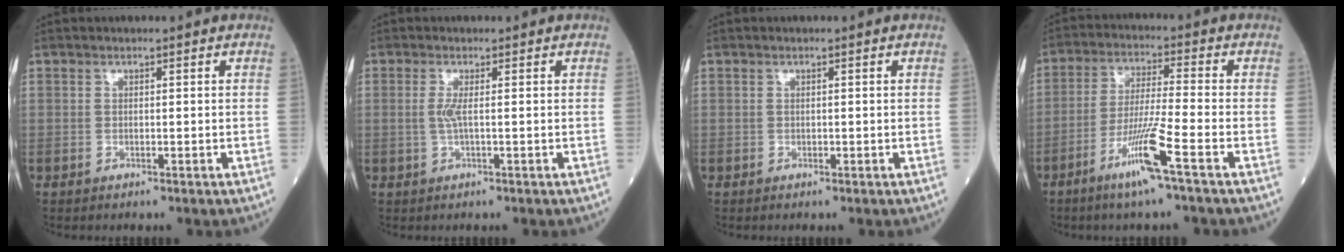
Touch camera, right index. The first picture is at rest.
{"total": 1.8, "force": [0.1, -0.1, 1.8], "torque": [-0.047, -0.002, 0.000]}
{"total": 0.0}
{"total": 8.9, "force": [-4.8, -1.1, 7.4], "torque": [-0.141, -0.016, -0.096]}